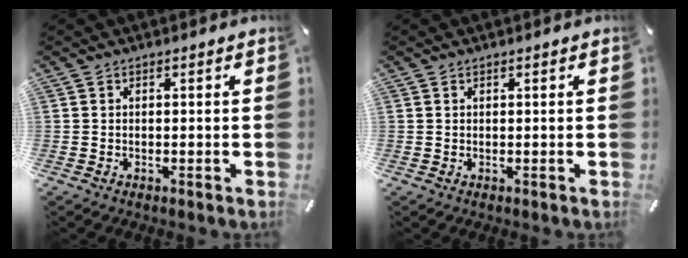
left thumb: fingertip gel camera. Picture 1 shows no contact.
{"total": 0.0}